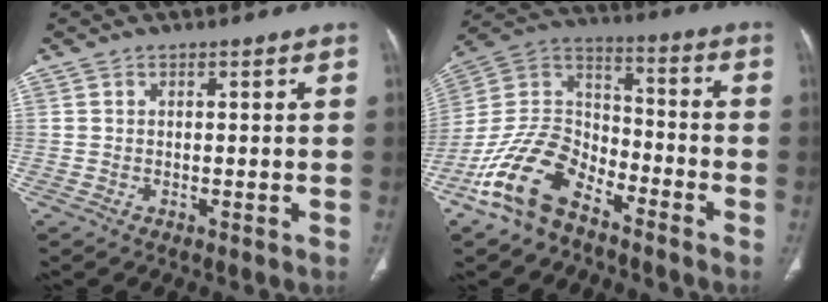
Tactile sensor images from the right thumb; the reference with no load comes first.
{"total": 15.9, "force": [-10.2, 8.7, 8.6], "torque": [-0.158, 0.076, -0.201]}